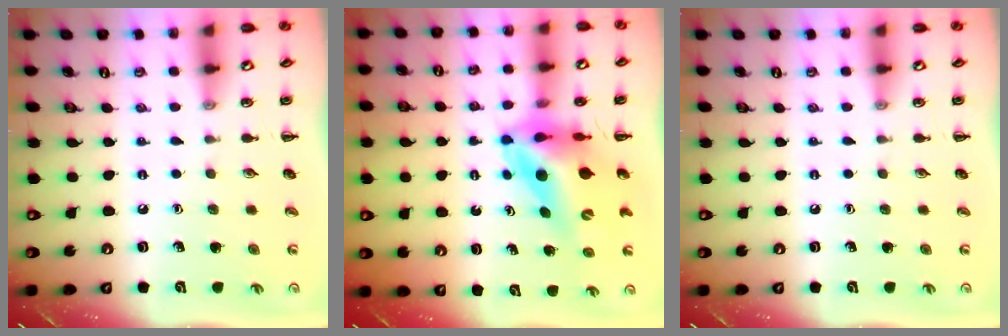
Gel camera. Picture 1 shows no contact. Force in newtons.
{"total": 11.4, "press": 10.9, "slide": 3.3}
{"total": 0.0}